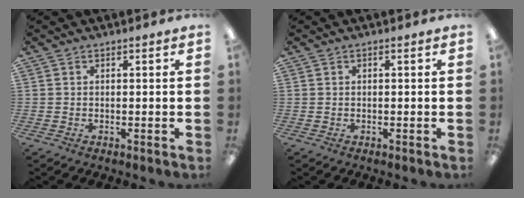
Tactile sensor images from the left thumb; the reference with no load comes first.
{"total": 0.0}